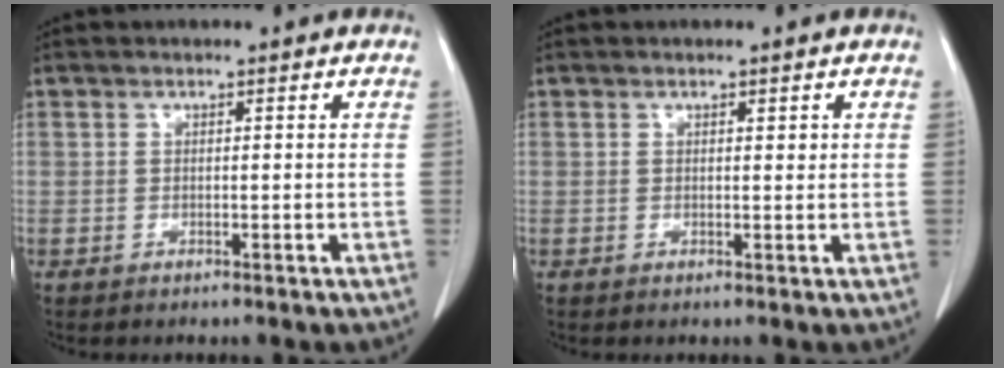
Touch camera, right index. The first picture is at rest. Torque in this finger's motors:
{"motor_torque": [-0.19, 0.22, 0.01, 0.00]}